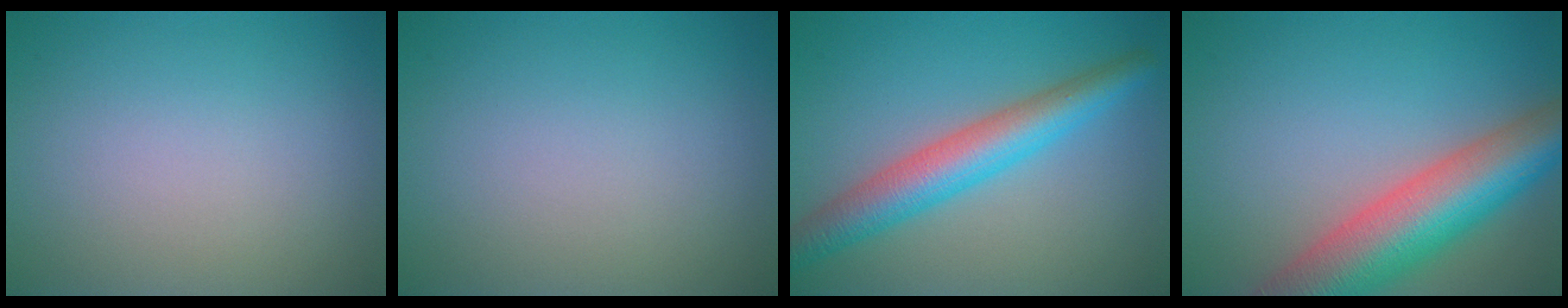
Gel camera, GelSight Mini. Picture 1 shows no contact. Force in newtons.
{"total": 0.0}
{"total": 5.7, "press": 5.7, "slide": 0.1}
{"total": 10.4, "press": 10.4, "slide": 0.7}